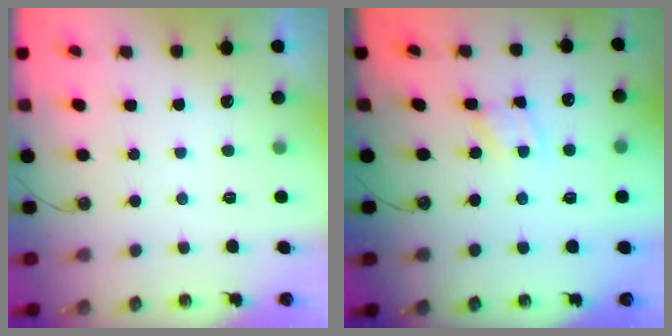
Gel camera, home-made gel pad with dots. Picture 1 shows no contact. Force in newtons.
{"total": 1.9, "press": 1.9, "slide": 0.1}